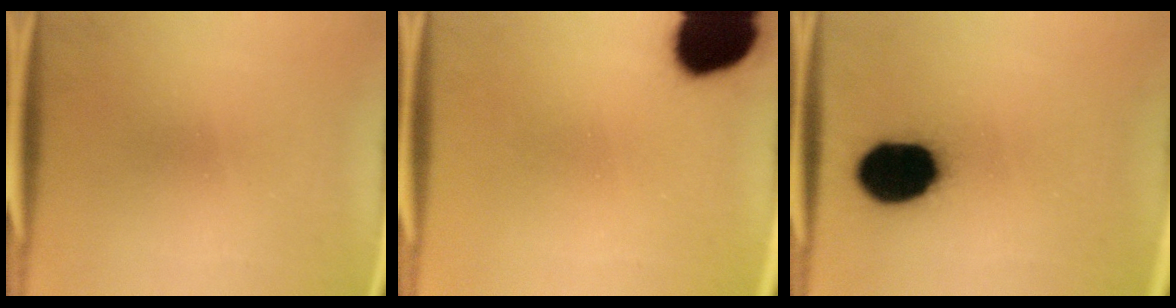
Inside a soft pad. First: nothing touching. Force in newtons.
{"total": 17.4}
{"total": 17.6}